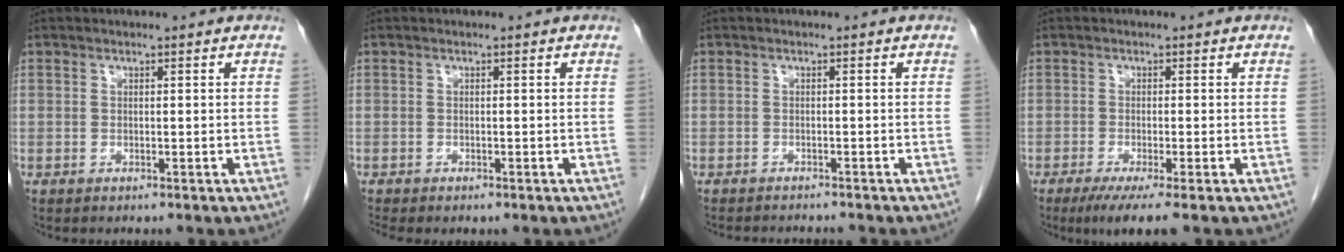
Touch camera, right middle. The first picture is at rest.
{"total": 1.1, "force": [-0.8, 0.4, 0.5], "torque": [-0.005, -0.001, -0.008]}
{"total": 5.7, "force": [-5.3, 0.8, 1.9], "torque": [-0.019, -0.005, -0.069]}
{"total": 4.7, "force": [-3.0, 0.0, 3.7], "torque": [-0.055, -0.014, -0.051]}